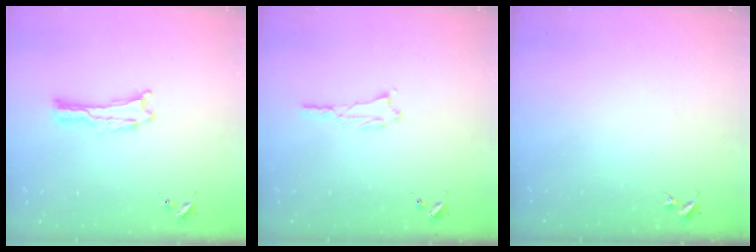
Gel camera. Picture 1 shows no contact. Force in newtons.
{"total": 0.9, "press": 0.9, "slide": 0.2}
{"total": 0.0}